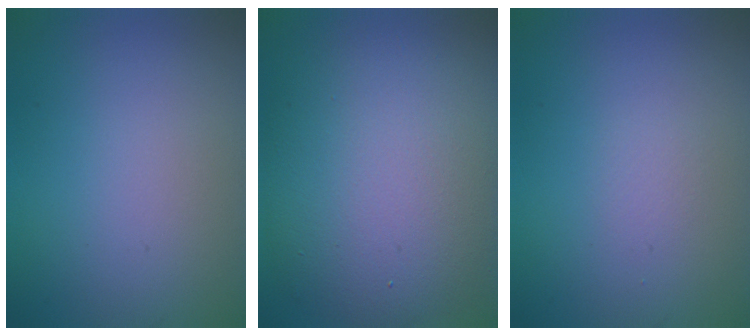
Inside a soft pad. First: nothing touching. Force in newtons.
{"total": 12.2, "press": 12.2, "slide": 0.6}
{"total": 0.6, "press": 0.6, "slide": 0.1}